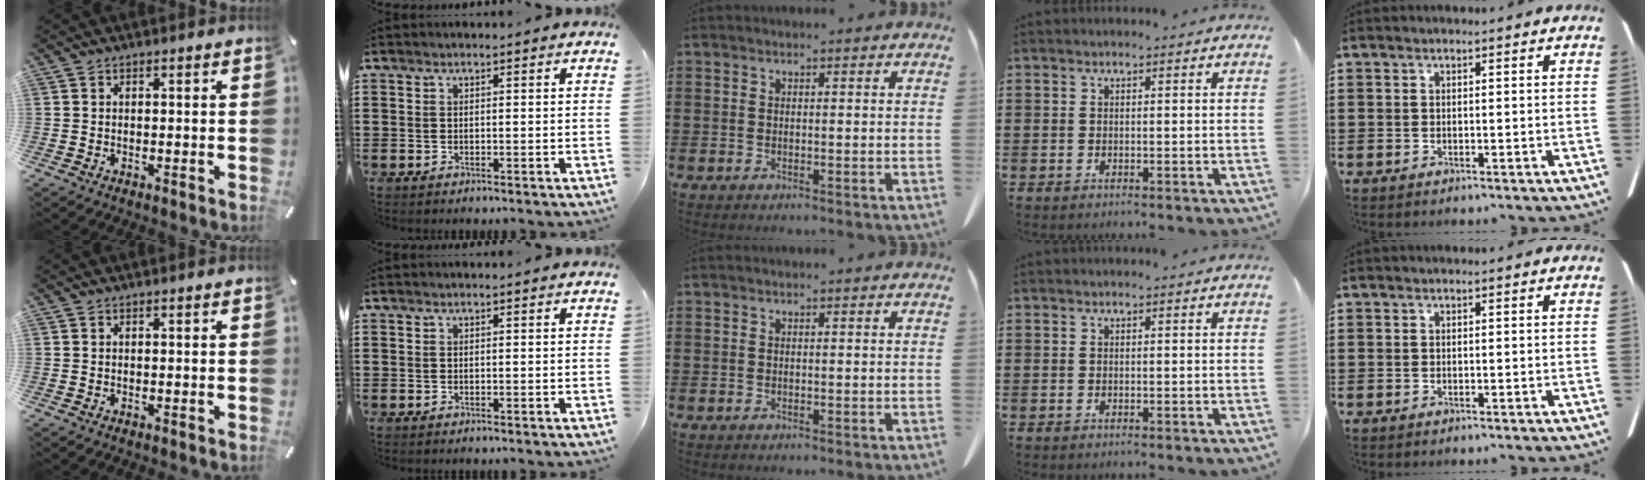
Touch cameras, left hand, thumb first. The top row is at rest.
{}